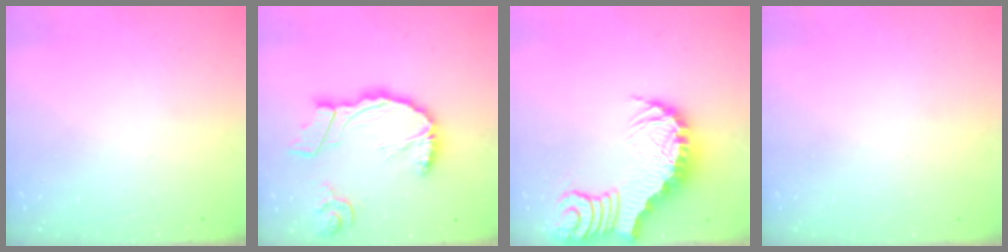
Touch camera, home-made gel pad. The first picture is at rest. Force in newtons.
{"total": 17.8, "press": 17.7, "slide": 2.0}
{"total": 3.8, "press": 3.7, "slide": 0.7}
{"total": 0.0}